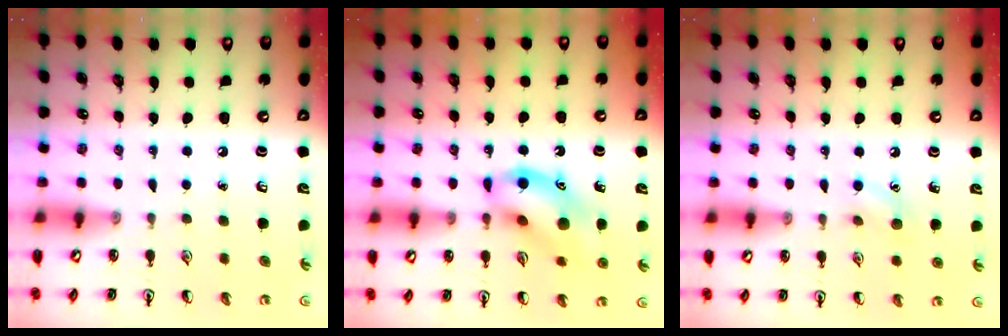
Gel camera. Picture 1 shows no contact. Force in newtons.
{"total": 12.6, "press": 12.5, "slide": 1.5}
{"total": 6.9, "press": 6.7, "slide": 2.0}